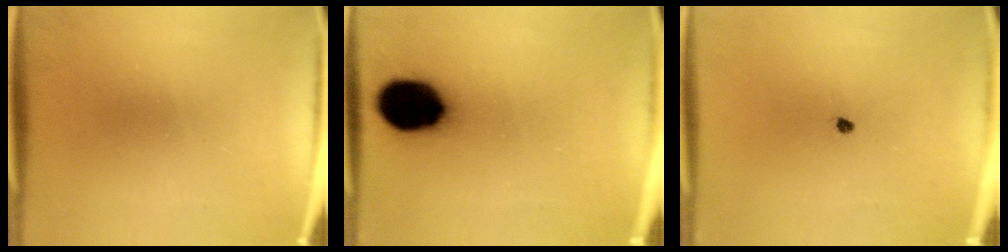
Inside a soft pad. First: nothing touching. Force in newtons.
{"total": 16.0}
{"total": 0.7}